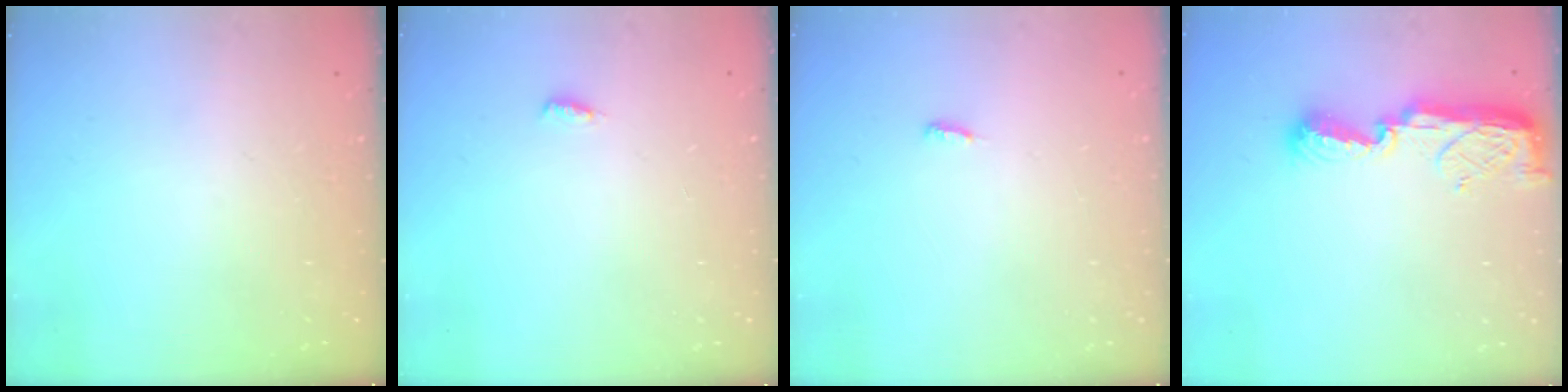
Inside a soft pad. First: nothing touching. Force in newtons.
{"total": 3.4, "press": 2.9, "slide": 1.7}
{"total": 4.9, "press": 4.2, "slide": 2.5}
{"total": 9.1, "press": 9.0, "slide": 1.0}